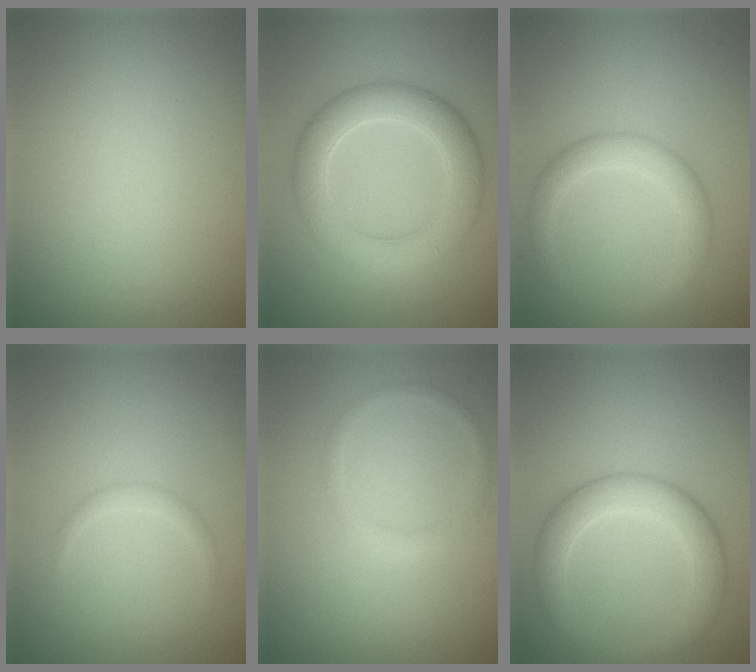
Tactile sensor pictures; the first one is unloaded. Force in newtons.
{"total": 5.3, "press": 5.3, "slide": 0.3}
{"total": 3.2, "press": 3.2, "slide": 0.1}
{"total": 0.9, "press": 0.9, "slide": 0.0}
{"total": 1.2, "press": 1.2, "slide": 0.0}
{"total": 4.8, "press": 4.8, "slide": 0.3}